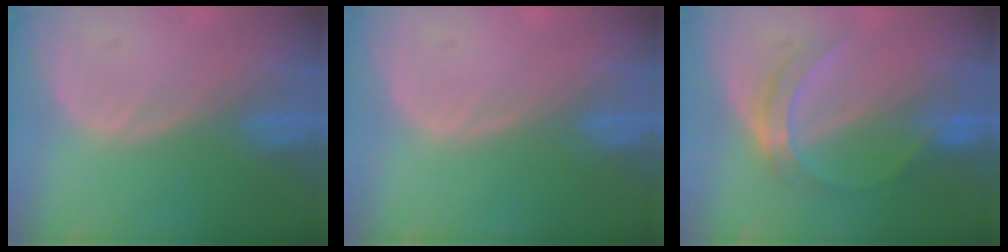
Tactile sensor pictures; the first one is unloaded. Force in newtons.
{"total": 0.5, "press": 0.1, "slide": 0.5}
{"total": 5.0, "press": 4.7, "slide": 1.6}